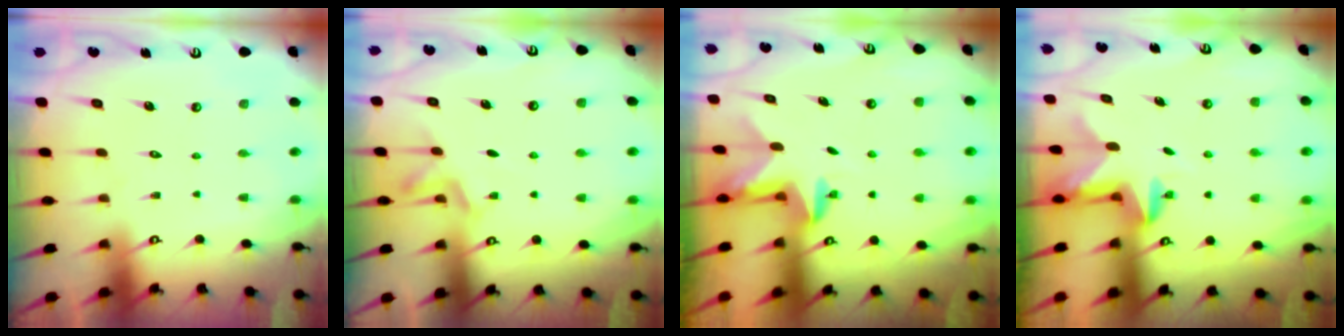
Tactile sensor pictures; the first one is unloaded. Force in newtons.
{"total": 5.7, "press": 5.1, "slide": 2.7}
{"total": 2.5, "press": 2.5, "slide": 0.4}
{"total": 2.7, "press": 2.6, "slide": 0.6}